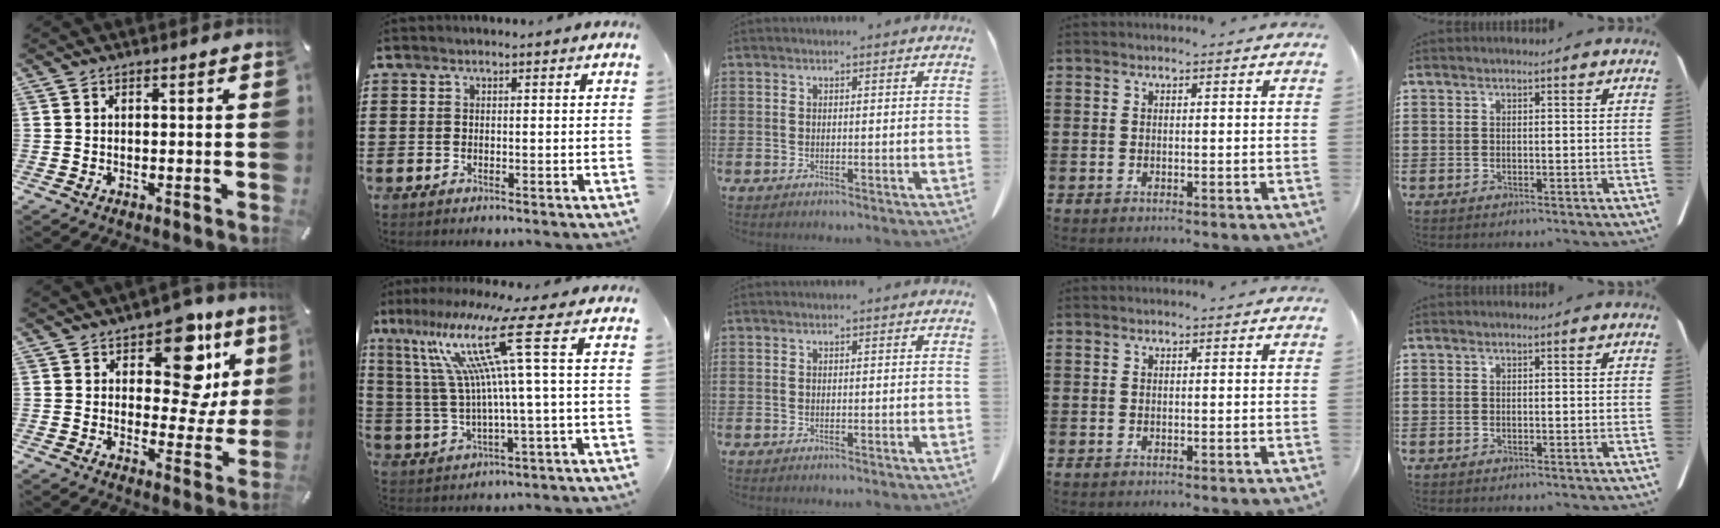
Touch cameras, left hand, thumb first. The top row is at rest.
{"thumb": {"total": 15.2, "force": [8.1, 8.3, 9.9], "torque": [-0.129, -0.049, 0.134]}, "index": {"total": 15.6, "force": [5.4, -0.2, 14.6], "torque": [-0.323, -0.024, 0.062]}}